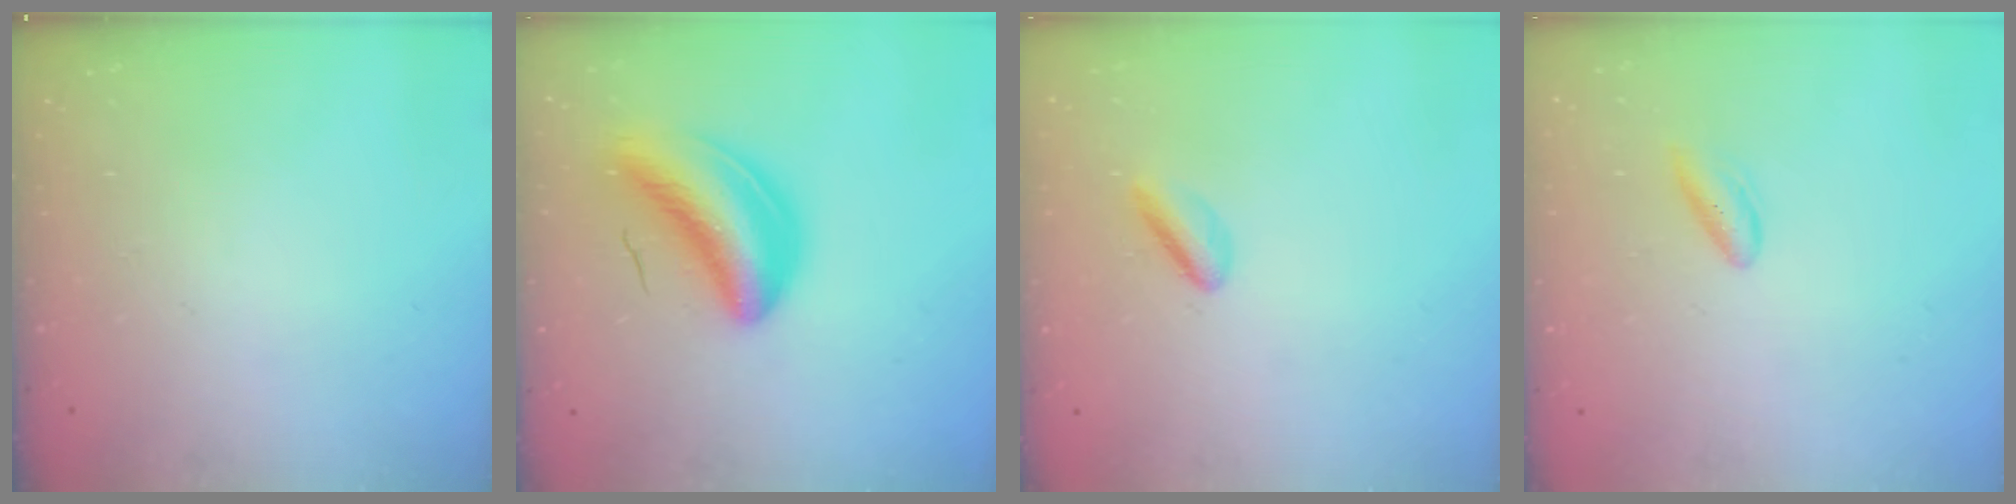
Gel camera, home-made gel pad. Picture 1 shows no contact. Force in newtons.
{"total": 9.8, "press": 9.4, "slide": 2.6}
{"total": 3.1, "press": 2.8, "slide": 1.3}
{"total": 3.7, "press": 3.5, "slide": 1.2}